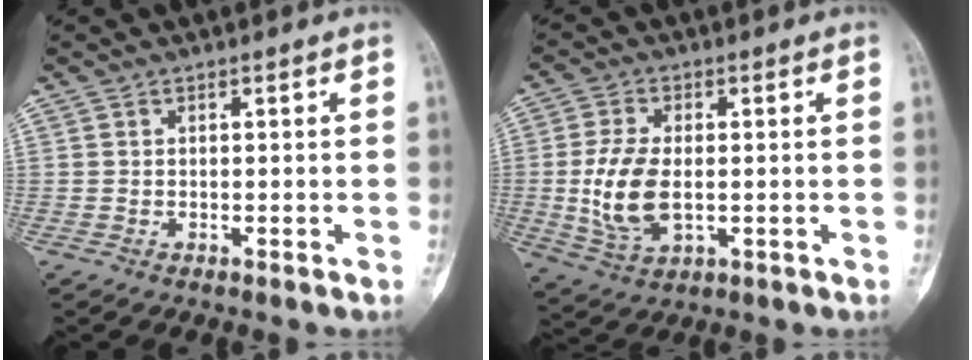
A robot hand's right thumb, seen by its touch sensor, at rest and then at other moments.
{"total": 10.3, "force": [-0.6, 5.6, 8.6], "torque": [-0.175, -0.006, -0.005]}